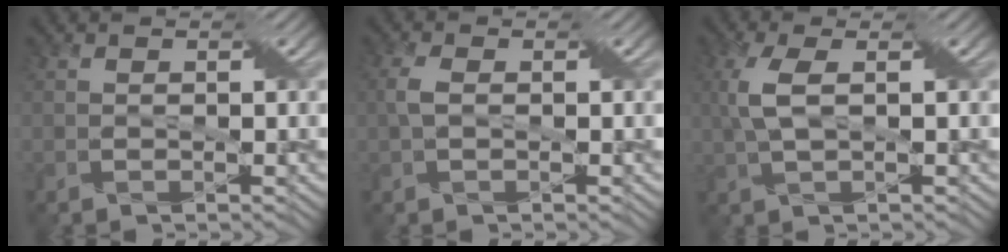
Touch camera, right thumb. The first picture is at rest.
{"total": 2.0, "force": [0.1, 1.1, 1.7], "torque": [-0.043, 0.008, 0.001]}
{"total": 4.5, "force": [0.7, 1.5, 4.2], "torque": [-0.110, 0.011, 0.013]}